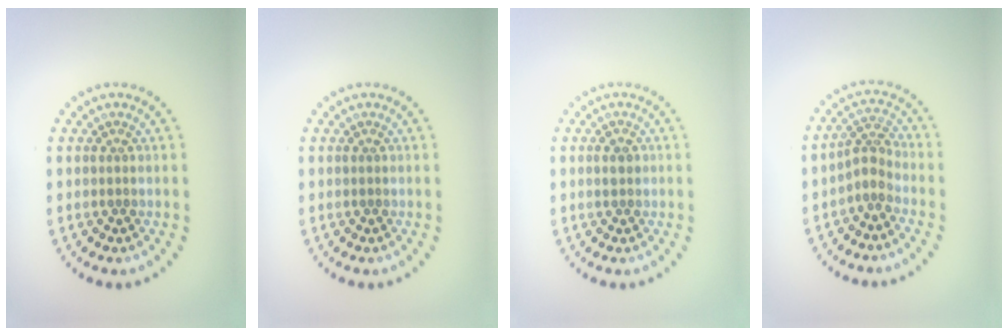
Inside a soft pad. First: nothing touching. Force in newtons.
{"total": 0.0}
{"total": 1.4, "press": 1.3, "slide": 0.2}
{"total": 2.4, "press": 1.7, "slide": 1.7}